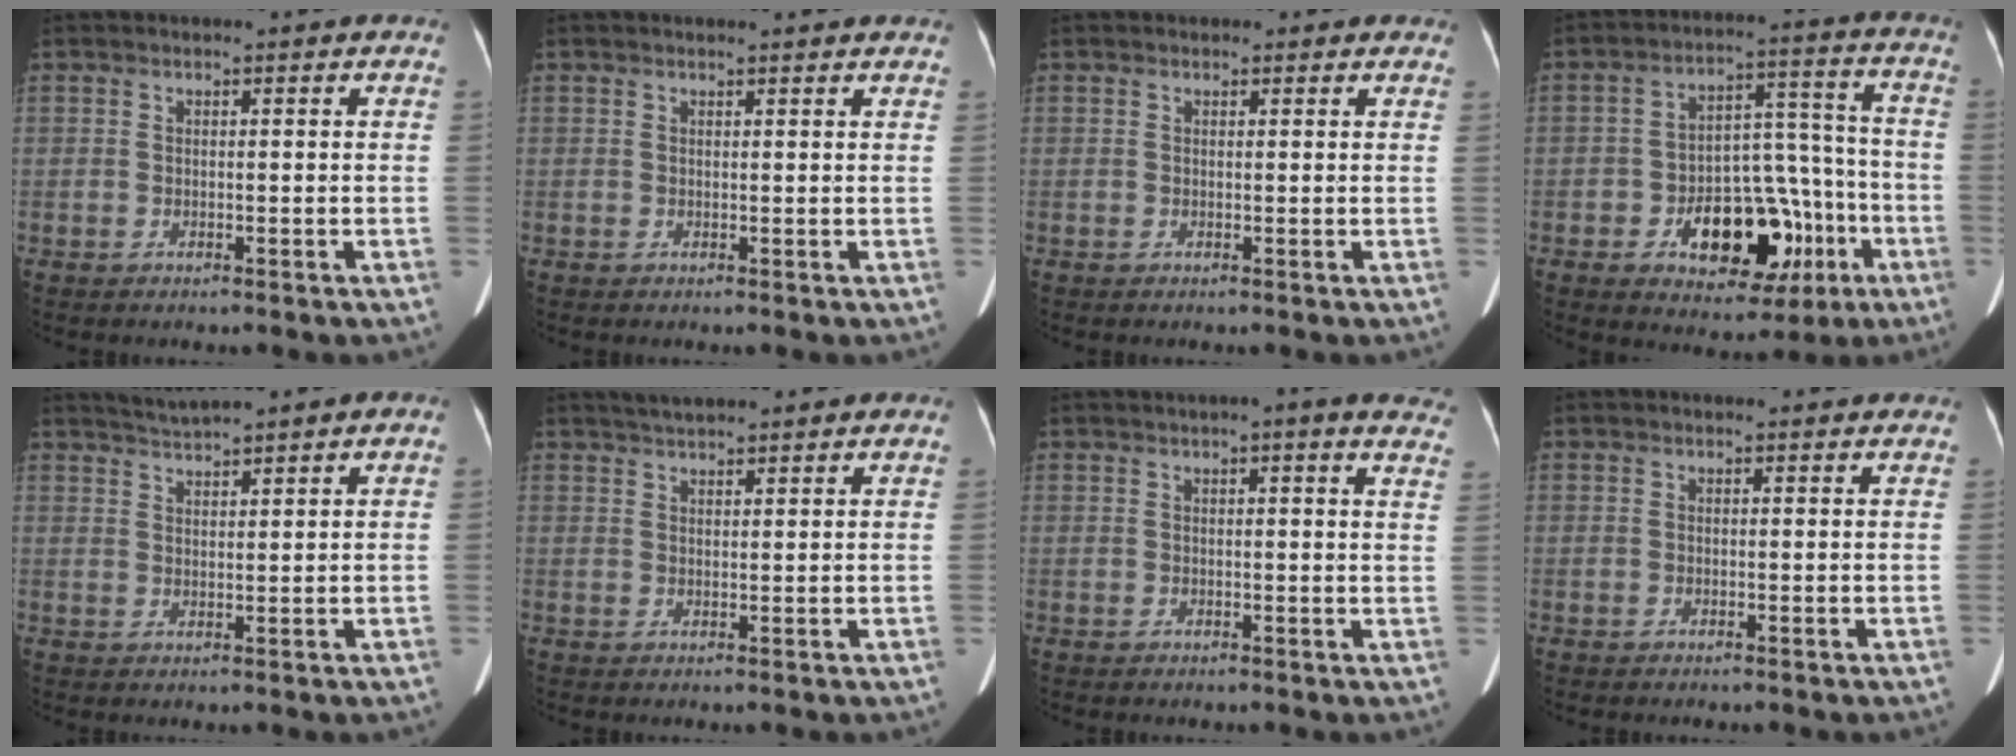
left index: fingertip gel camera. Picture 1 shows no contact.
{"total": 3.0, "force": [2.8, 0.3, 0.9], "torque": [-0.017, 0.010, 0.028]}
{"total": 1.3, "force": [1.0, 0.8, 0.2], "torque": [0.000, 0.005, 0.006]}
{"total": 14.7, "force": [-5.9, 7.9, 10.9], "torque": [-0.158, 0.029, -0.075]}
{"total": 3.3, "force": [2.9, -0.1, 1.6], "torque": [-0.036, 0.019, 0.057]}
{"total": 4.3, "force": [3.7, 0.7, 2.1], "torque": [-0.033, 0.024, 0.062]}
{"total": 9.1, "force": [6.9, 1.5, 5.7], "torque": [-0.052, 0.003, 0.060]}
{"total": 0.6, "force": [0.4, 0.4, 0.1], "torque": [-0.008, 0.003, 0.000]}